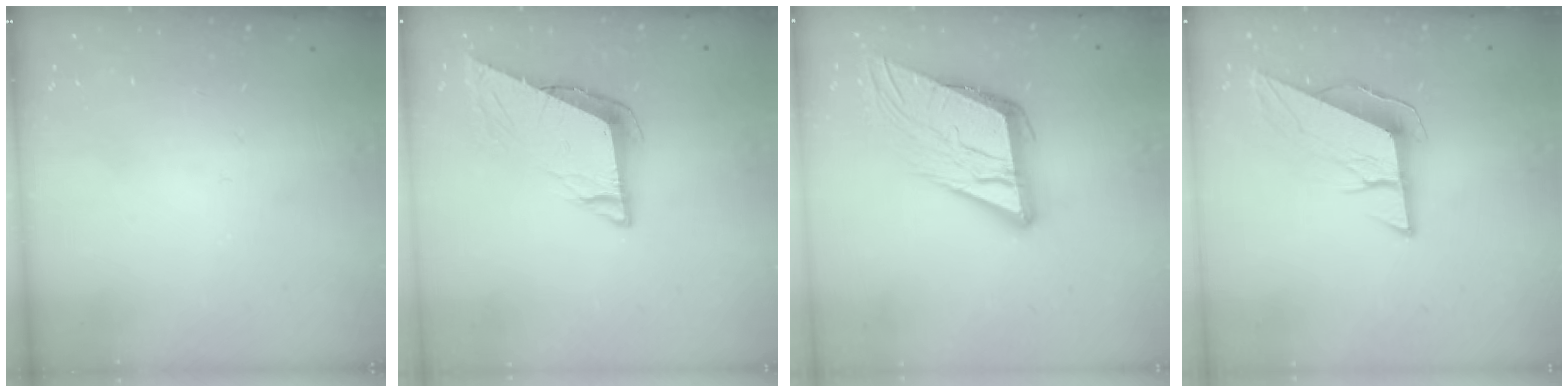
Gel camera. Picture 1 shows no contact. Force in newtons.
{"total": 8.0, "press": 8.0, "slide": 0.8}
{"total": 13.7, "press": 13.5, "slide": 2.4}
{"total": 9.5, "press": 9.3, "slide": 1.9}